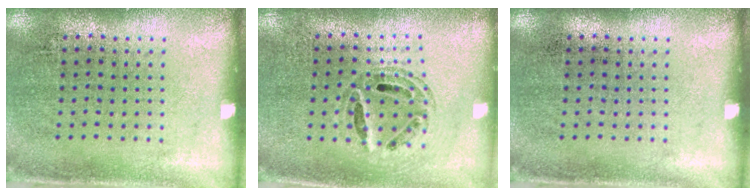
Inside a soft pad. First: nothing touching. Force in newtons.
{"total": 0.7, "press": 0.7, "slide": 0.3}
{"total": 0.0}